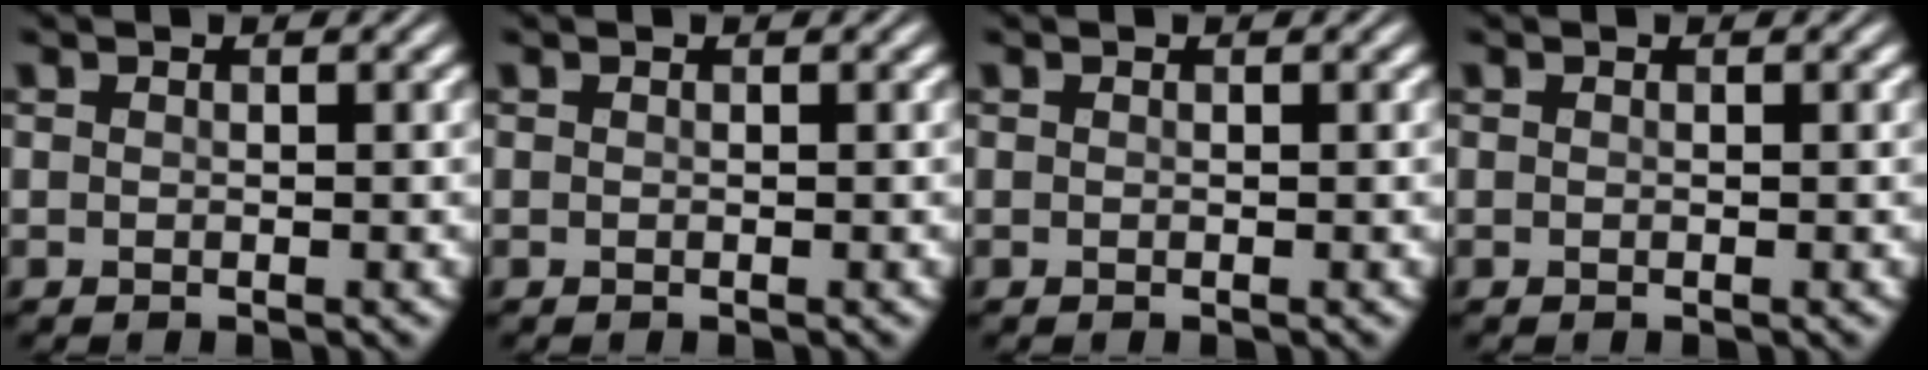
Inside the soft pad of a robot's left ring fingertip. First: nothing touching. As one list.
[{"total": 0.0}, {"total": 0.0}, {"total": 0.0}]